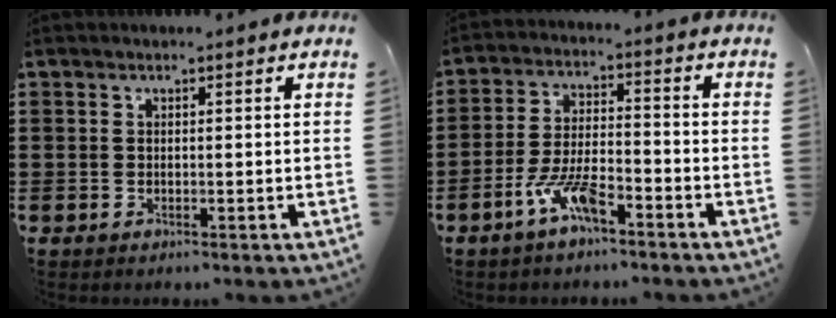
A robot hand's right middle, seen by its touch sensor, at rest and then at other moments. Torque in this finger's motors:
{"motor_torque": [2.14, 0.00, 0.15, 0.15]}